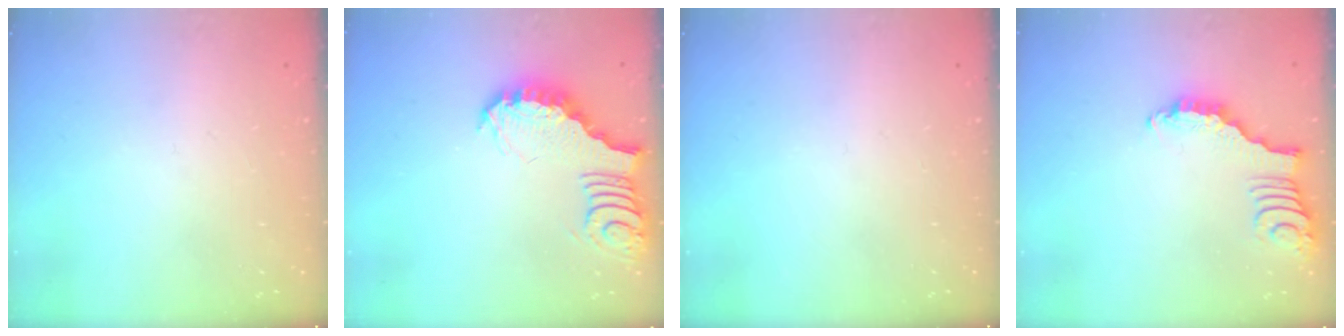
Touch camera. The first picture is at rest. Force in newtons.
{"total": 3.9, "press": 3.8, "slide": 0.6}
{"total": 0.0}
{"total": 2.8, "press": 2.8, "slide": 0.4}